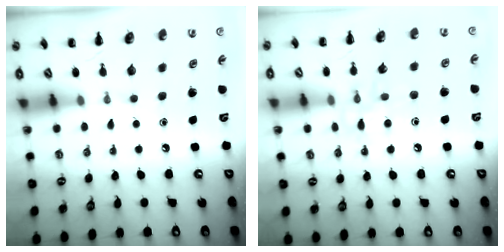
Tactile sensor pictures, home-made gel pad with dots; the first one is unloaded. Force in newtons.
{"total": 9.4, "press": 9.4, "slide": 0.3}